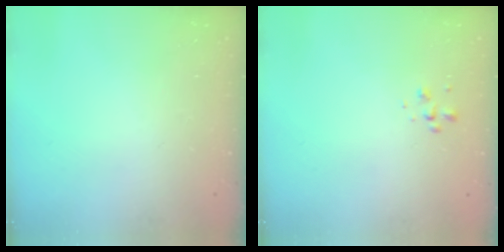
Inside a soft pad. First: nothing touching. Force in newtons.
{"total": 1.4, "press": 1.3, "slide": 0.4}